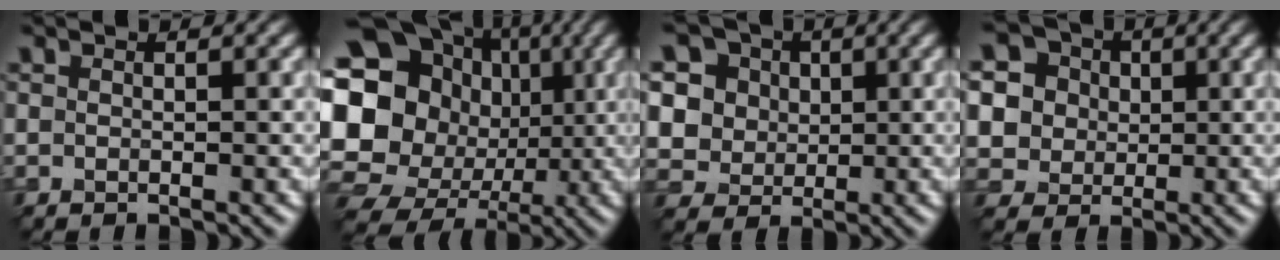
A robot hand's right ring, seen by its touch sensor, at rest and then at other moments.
{"total": 21.3, "force": [0.3, 19.1, 9.4], "torque": [-0.204, 0.017, -0.020]}
{"total": 9.3, "force": [3.8, 7.7, 3.8], "torque": [-0.094, 0.016, 0.053]}
{"total": 7.4, "force": [2.2, 6.6, 2.8], "torque": [-0.062, 0.023, 0.026]}